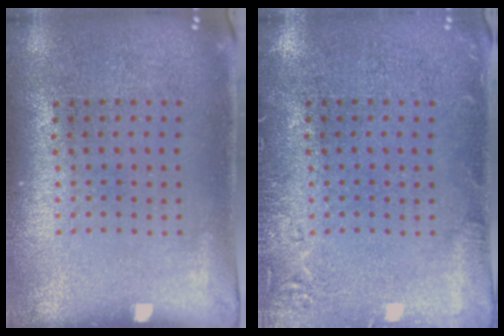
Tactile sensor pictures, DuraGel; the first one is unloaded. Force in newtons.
{"total": 1.9, "press": 1.8, "slide": 0.3}